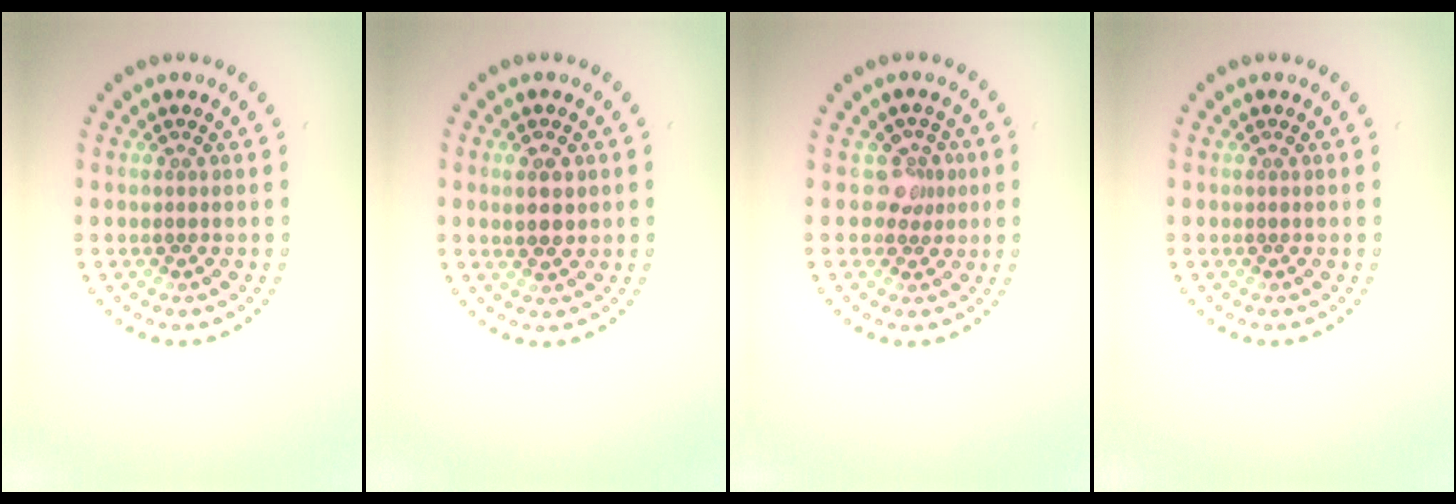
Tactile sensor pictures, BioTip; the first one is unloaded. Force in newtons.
{"total": 2.5, "press": 2.4, "slide": 0.6}
{"total": 2.0, "press": 1.5, "slide": 1.3}
{"total": 0.0}